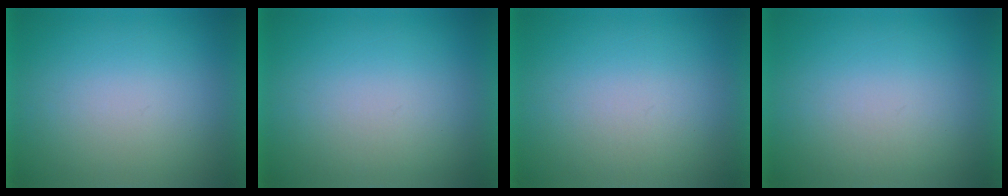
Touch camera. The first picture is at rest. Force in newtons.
{"total": 1.1}
{"total": 1.2}
{"total": 1.1}